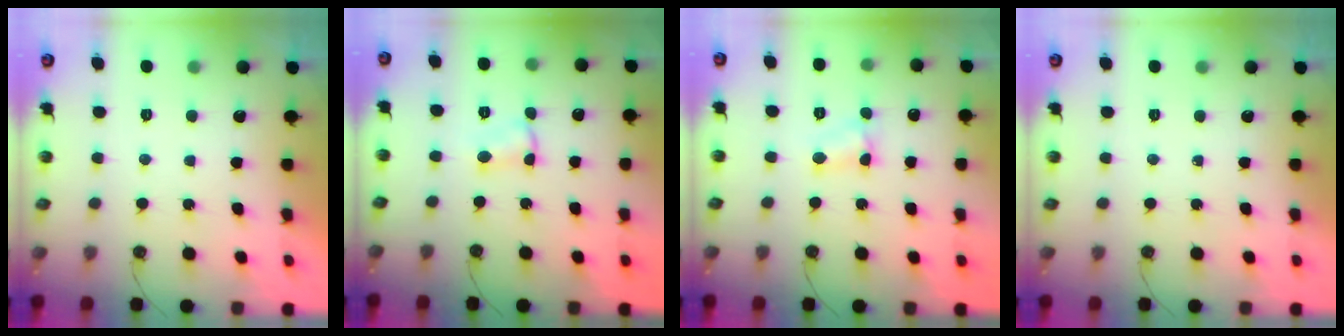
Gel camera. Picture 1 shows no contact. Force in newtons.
{"total": 2.9, "press": 2.7, "slide": 1.0}
{"total": 4.5, "press": 4.4, "slide": 0.6}
{"total": 0.0}